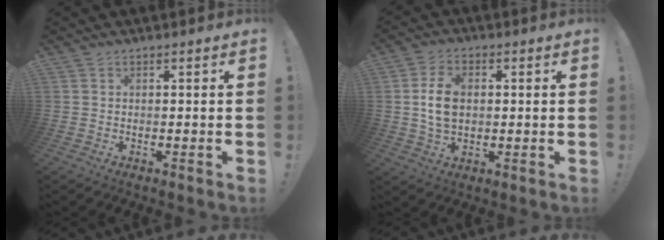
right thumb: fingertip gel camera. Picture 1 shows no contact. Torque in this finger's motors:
{"motor_torque": [-0.16, 0.36, -0.08, 0.03, 0.02]}